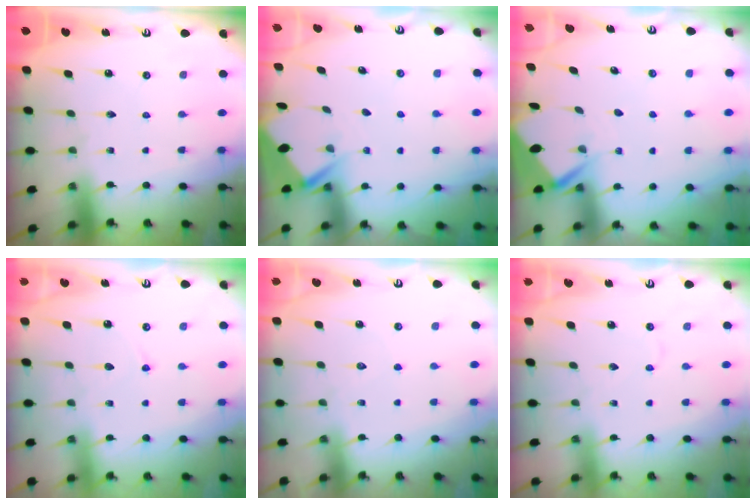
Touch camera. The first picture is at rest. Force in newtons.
{"total": 2.7, "press": 2.7, "slide": 0.3}
{"total": 3.7, "press": 3.7, "slide": 0.4}
{"total": 5.4, "press": 5.4, "slide": 0.4}
{"total": 5.0, "press": 5.0, "slide": 0.6}
{"total": 2.7, "press": 2.7, "slide": 0.4}